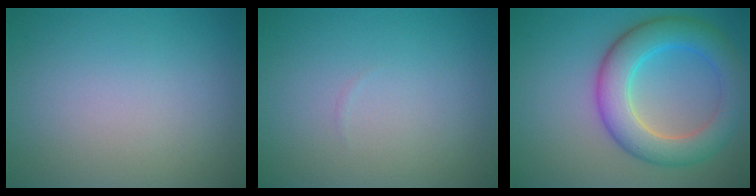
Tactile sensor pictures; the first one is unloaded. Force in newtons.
{"total": 0.0}
{"total": 6.8, "press": 6.8, "slide": 0.1}